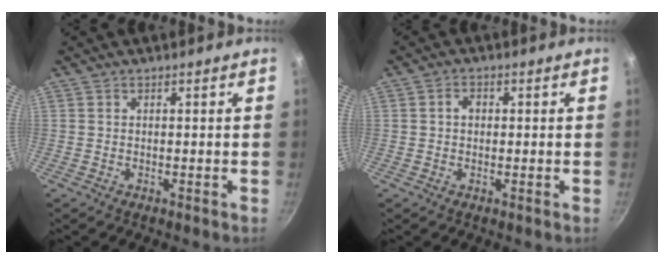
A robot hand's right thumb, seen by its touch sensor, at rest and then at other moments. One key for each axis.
{"total": 2.3, "fx": 0.2, "fy": 1.8, "fz": 1.4, "tx": -0.013, "ty": 0.005, "tz": 0.001}